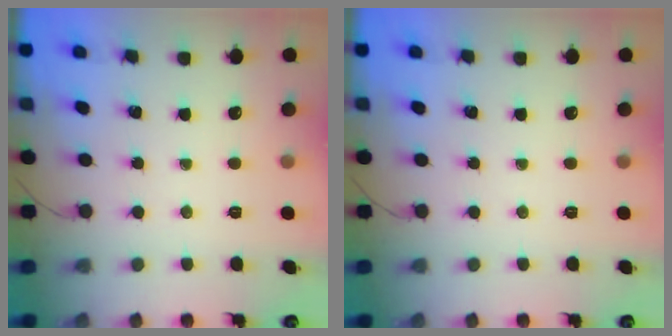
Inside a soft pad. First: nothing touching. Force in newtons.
{"total": 0.0}